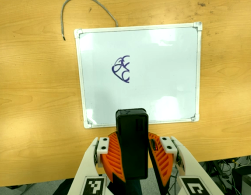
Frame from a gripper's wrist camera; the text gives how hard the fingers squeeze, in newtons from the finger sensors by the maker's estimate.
{"total": 10.2, "left": 10.1, "right": 10.3}